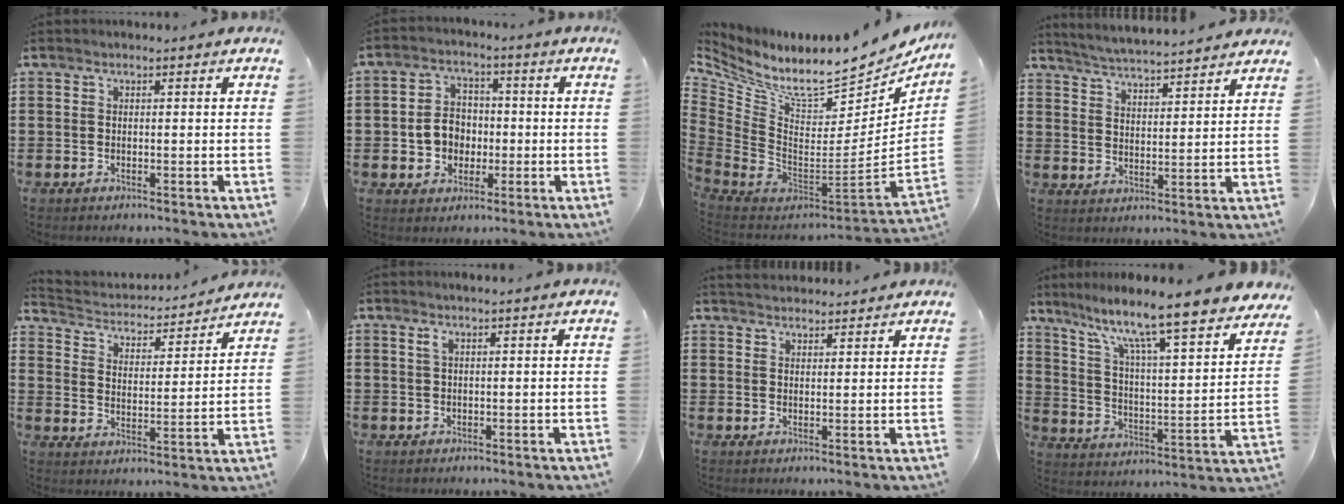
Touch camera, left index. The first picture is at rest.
{"total": 5.8, "force": [-0.8, 5.1, 2.6], "torque": [-0.054, 0.011, -0.016]}
{"total": 10.4, "force": [7.9, 2.2, 6.5], "torque": [-0.131, -0.087, 0.130]}
{"total": 4.4, "force": [4.4, -0.4, 0.5], "torque": [-0.030, -0.029, 0.075]}
{"total": 2.9, "force": [2.8, 0.6, 0.0], "torque": [-0.023, -0.028, 0.039]}
{"total": 1.3, "force": [0.6, 0.2, 1.2], "torque": [-0.025, 0.001, 0.010]}
{"total": 2.4, "force": [2.4, 0.1, -0.1], "torque": [-0.005, -0.002, 0.047]}
{"total": 10.4, "force": [8.5, 0.3, 5.9], "torque": [-0.139, -0.068, 0.135]}